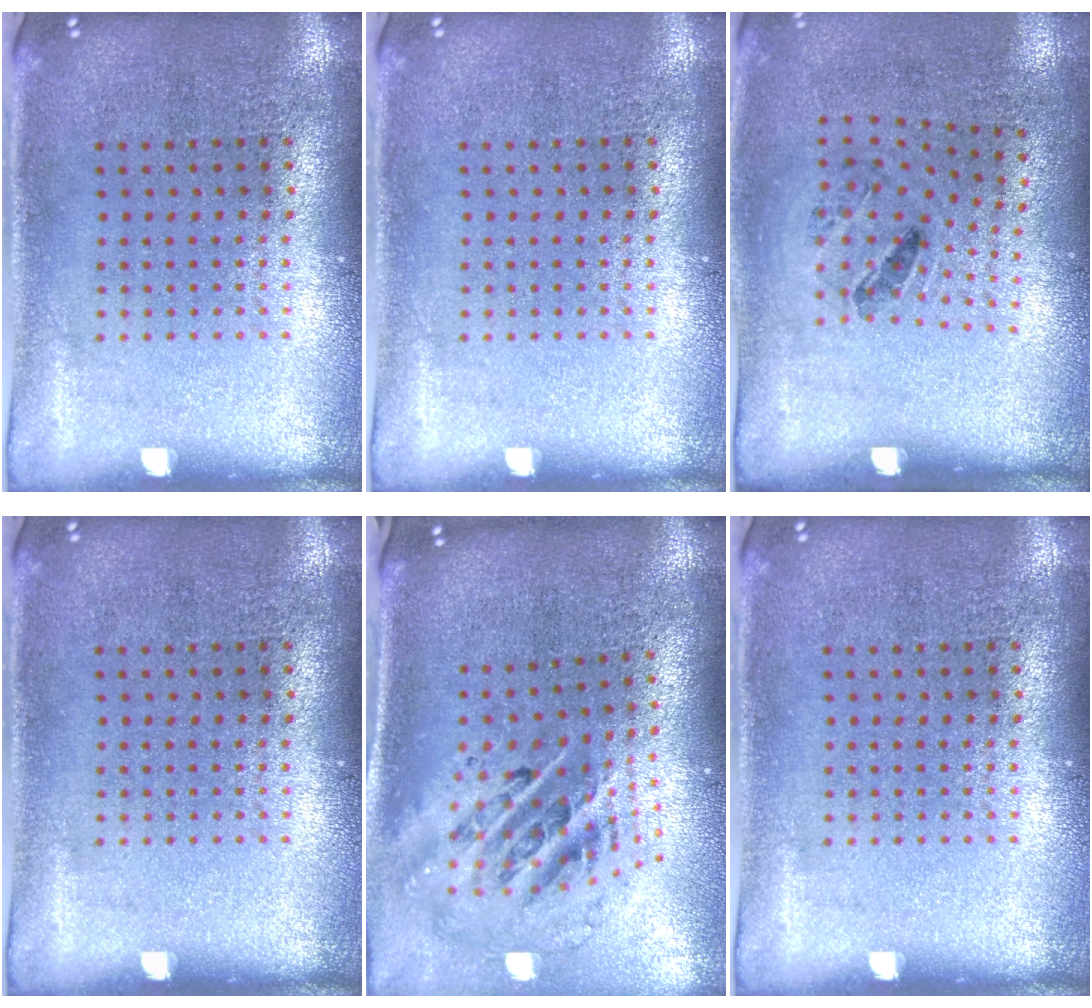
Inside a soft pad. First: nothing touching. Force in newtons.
{"total": 0.0}
{"total": 1.3, "press": 0.7, "slide": 1.1}
{"total": 0.0}
{"total": 2.5, "press": 1.8, "slide": 1.8}
{"total": 0.0}